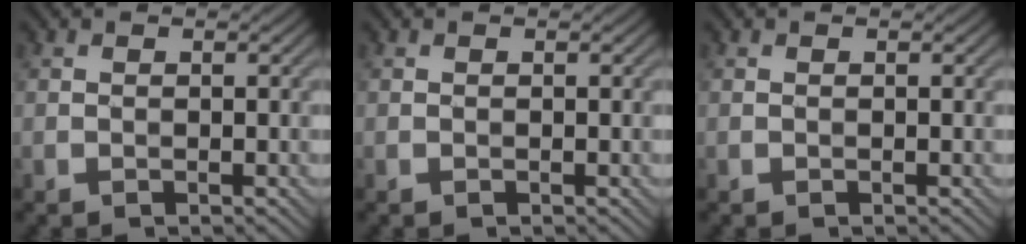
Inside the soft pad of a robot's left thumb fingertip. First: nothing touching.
{"total": 0.0}
{"total": 0.0}